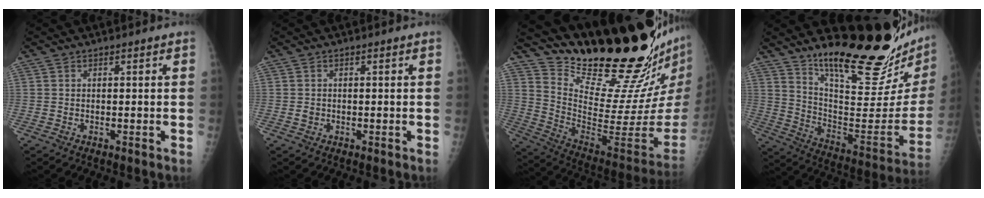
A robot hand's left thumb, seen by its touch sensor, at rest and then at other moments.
{"total": 0.9, "force": [-0.1, 0.8, 0.4], "torque": [-0.004, 0.001, 0.000]}
{"total": 28.3, "force": [23.3, 3.7, 15.6], "torque": [-0.214, -0.179, 0.356]}
{"total": 28.0, "force": [22.5, 4.9, 15.9], "torque": [-0.210, -0.175, 0.328]}